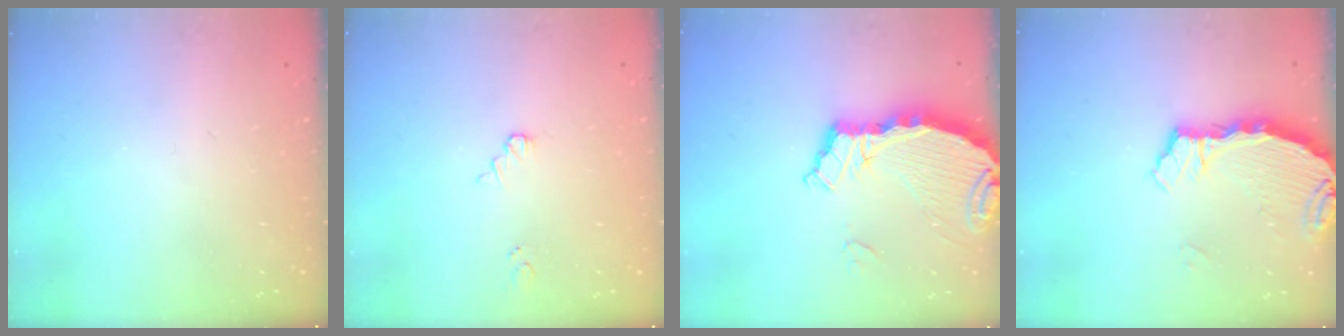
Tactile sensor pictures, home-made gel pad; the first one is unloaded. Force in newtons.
{"total": 1.7, "press": 1.7, "slide": 0.3}
{"total": 7.2, "press": 7.1, "slide": 0.8}
{"total": 3.7, "press": 3.7, "slide": 0.4}